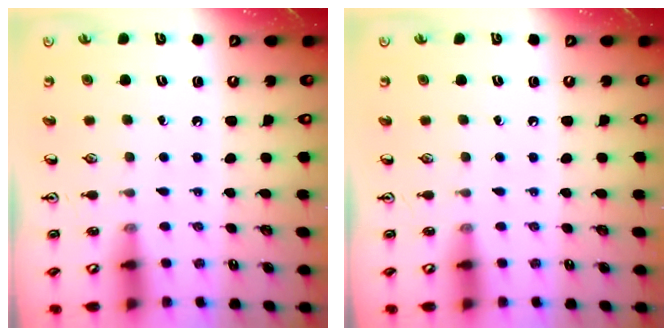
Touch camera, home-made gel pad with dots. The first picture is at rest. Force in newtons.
{"total": 0.0}